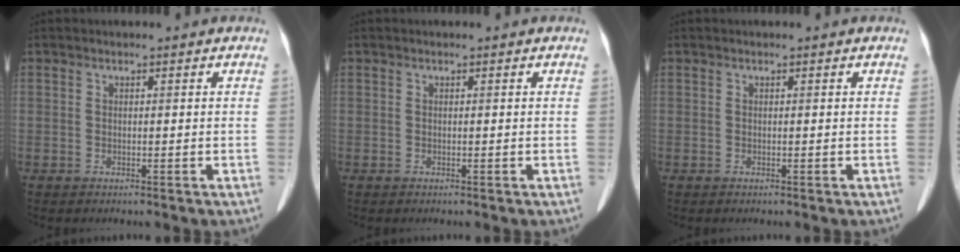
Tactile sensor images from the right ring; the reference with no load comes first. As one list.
[{"total": 0.0}, {"total": 0.0}]